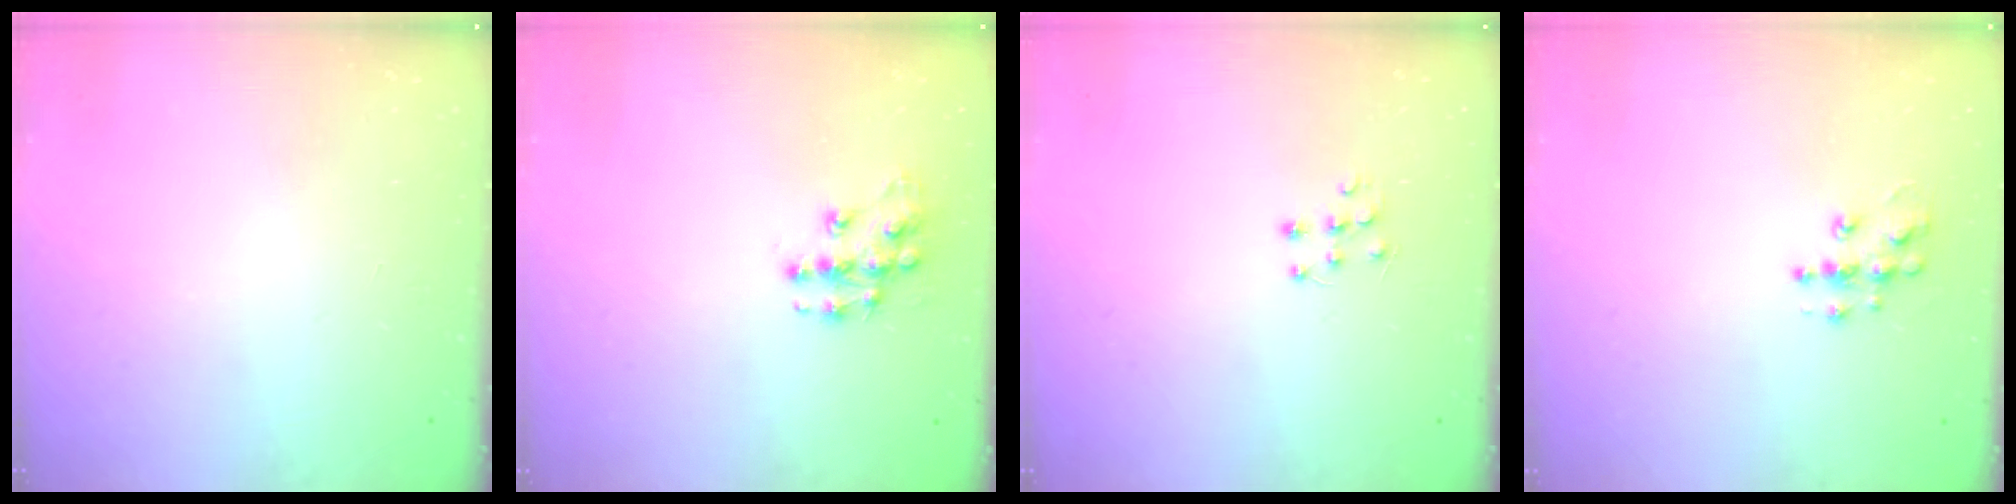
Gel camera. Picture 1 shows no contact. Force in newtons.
{"total": 9.7, "press": 9.7, "slide": 0.7}
{"total": 6.2, "press": 6.2, "slide": 0.4}
{"total": 7.0, "press": 7.0, "slide": 0.3}